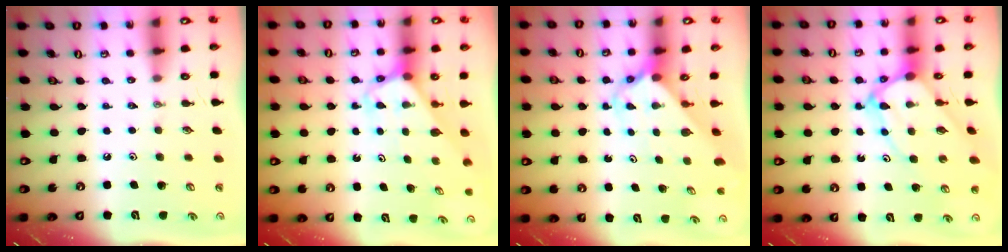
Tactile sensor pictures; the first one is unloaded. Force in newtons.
{"total": 3.2, "press": 3.2, "slide": 0.2}
{"total": 3.9, "press": 3.8, "slide": 0.6}
{"total": 8.8, "press": 8.8, "slide": 1.0}